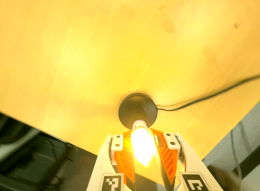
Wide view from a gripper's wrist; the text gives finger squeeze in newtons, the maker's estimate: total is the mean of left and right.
{"total": 14.1, "left": 14.4, "right": 13.9}